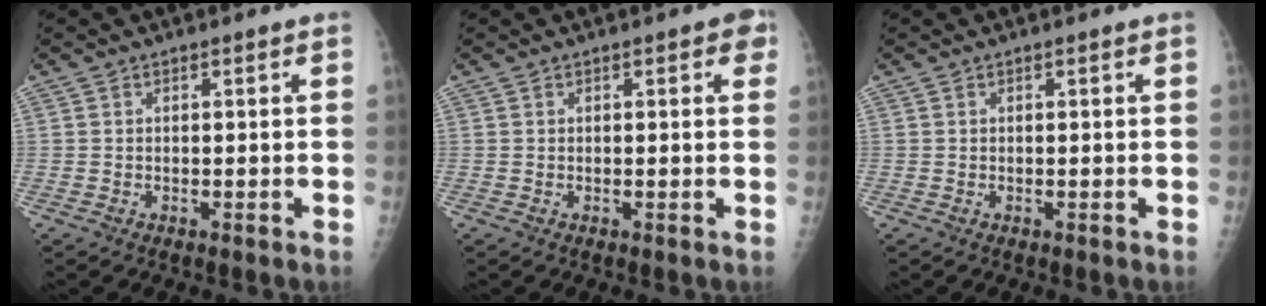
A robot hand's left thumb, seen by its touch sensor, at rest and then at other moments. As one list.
[{"total": 2.5, "force": [1.0, 1.2, 2.0], "torque": [-0.008, 0.002, 0.006]}, {"total": 0.0}]